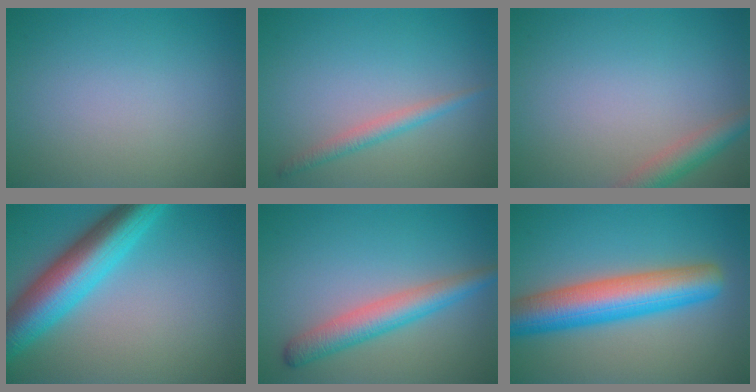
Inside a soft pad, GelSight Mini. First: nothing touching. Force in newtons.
{"total": 1.8, "press": 1.8, "slide": 0.1}
{"total": 2.9, "press": 2.9, "slide": 0.1}
{"total": 8.4, "press": 8.4, "slide": 0.2}
{"total": 4.0, "press": 4.0, "slide": 0.1}
{"total": 8.4, "press": 8.4, "slide": 0.3}